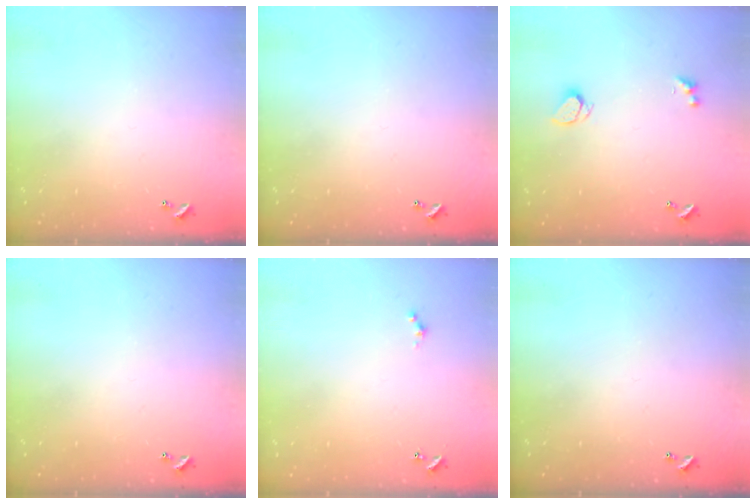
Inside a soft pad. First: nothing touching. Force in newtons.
{"total": 0.0}
{"total": 2.4, "press": 2.3, "slide": 0.6}
{"total": 0.0}
{"total": 0.0}
{"total": 0.0}